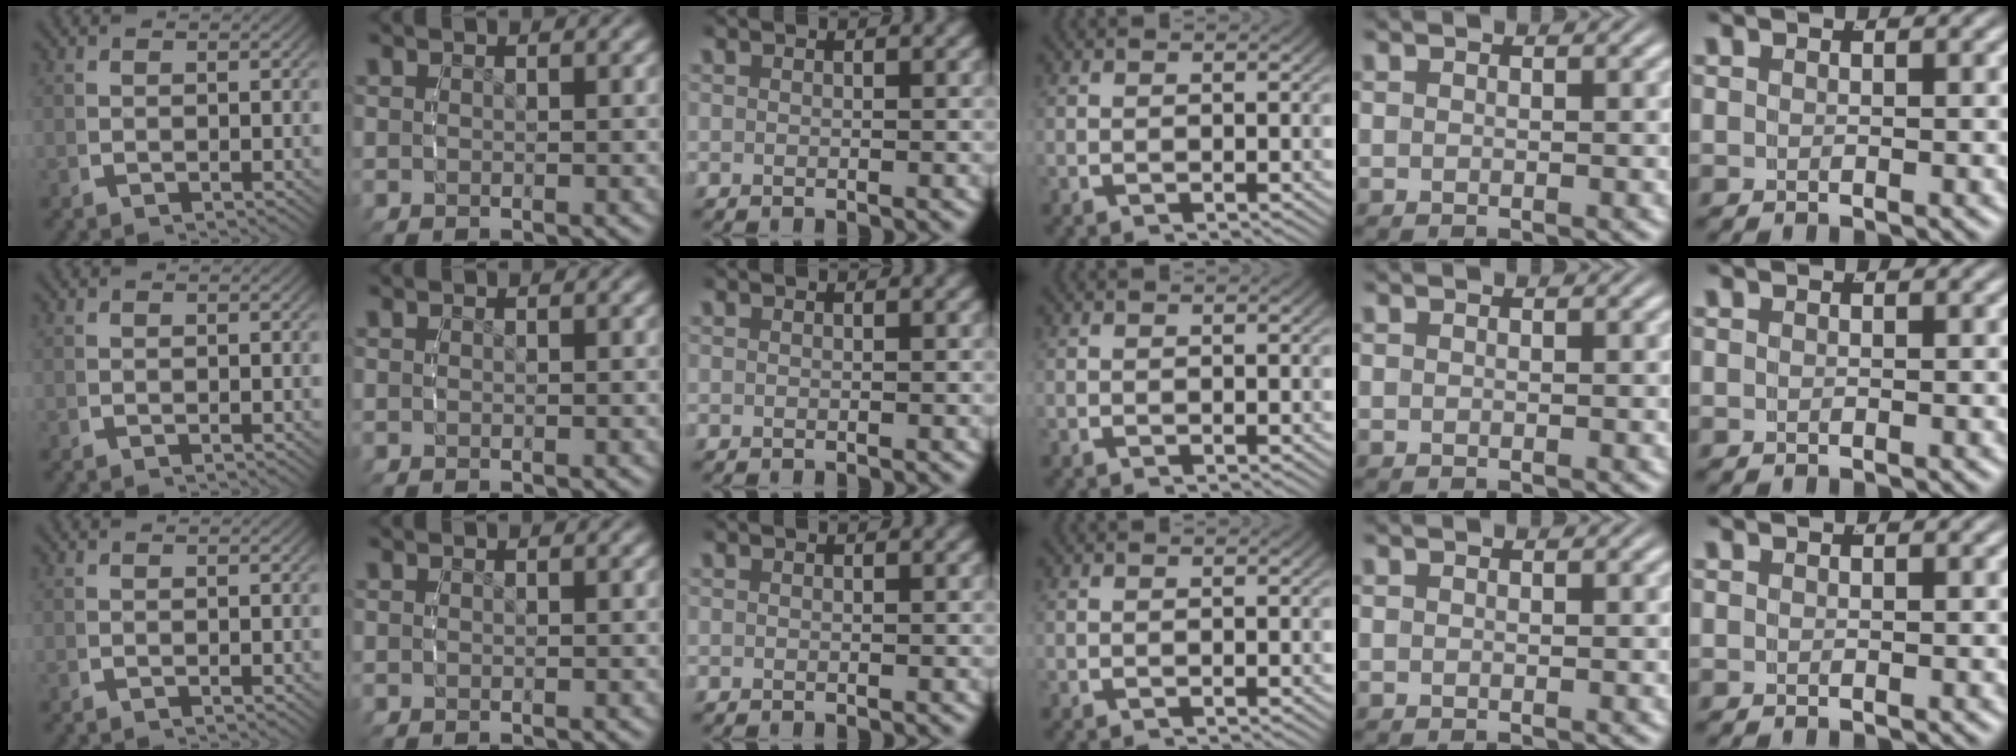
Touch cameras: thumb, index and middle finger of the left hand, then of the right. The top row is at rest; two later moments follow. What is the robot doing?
{"motion": "reach", "object": "pencil case"}